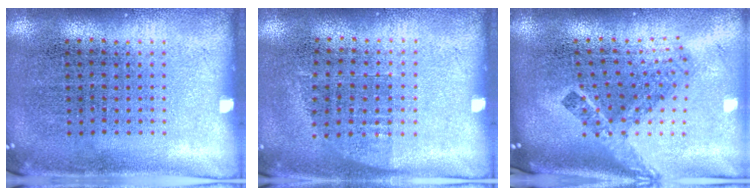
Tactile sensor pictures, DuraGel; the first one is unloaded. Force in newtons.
{"total": 0.6, "press": 0.6, "slide": 0.2}
{"total": 2.5, "press": 1.6, "slide": 1.9}